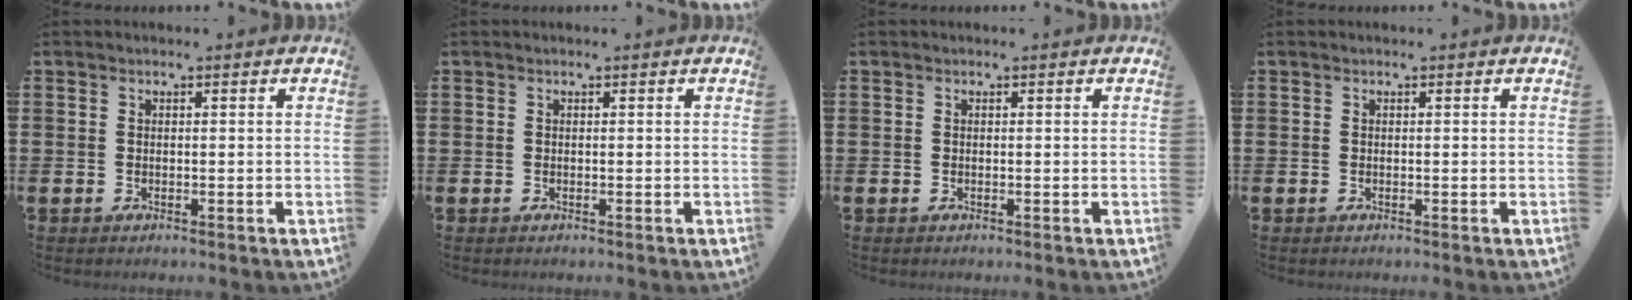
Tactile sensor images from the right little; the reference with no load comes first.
{"total": 0.0}
{"total": 0.0}
{"total": 0.0}